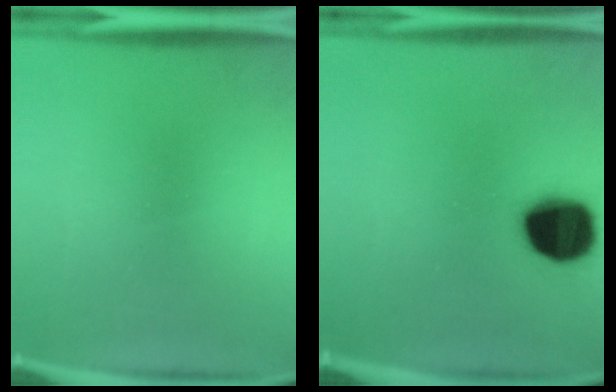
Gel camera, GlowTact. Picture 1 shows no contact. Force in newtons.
{"total": 18.0}